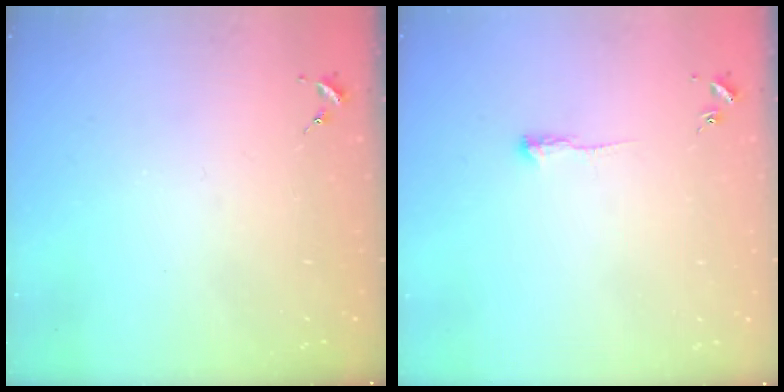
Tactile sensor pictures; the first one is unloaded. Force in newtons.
{"total": 3.5, "press": 3.5, "slide": 0.6}